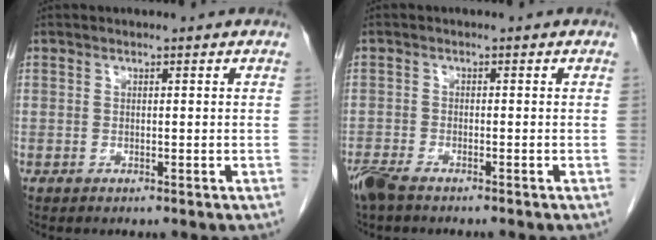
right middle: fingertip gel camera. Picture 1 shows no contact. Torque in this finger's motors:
{"motor_torque": [0.33, -0.22, 0.12, 0.04]}